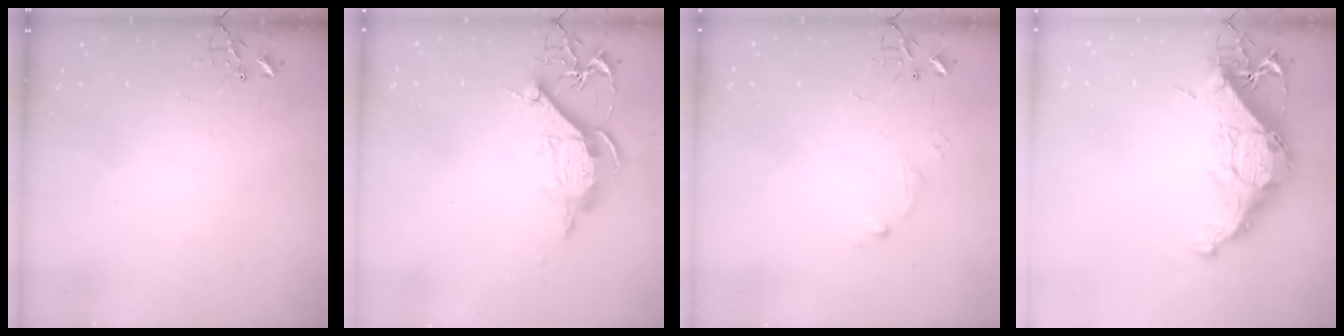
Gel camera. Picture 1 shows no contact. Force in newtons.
{"total": 11.9, "press": 11.9, "slide": 0.5}
{"total": 5.1, "press": 5.0, "slide": 0.8}
{"total": 19.1, "press": 19.0, "slide": 1.5}